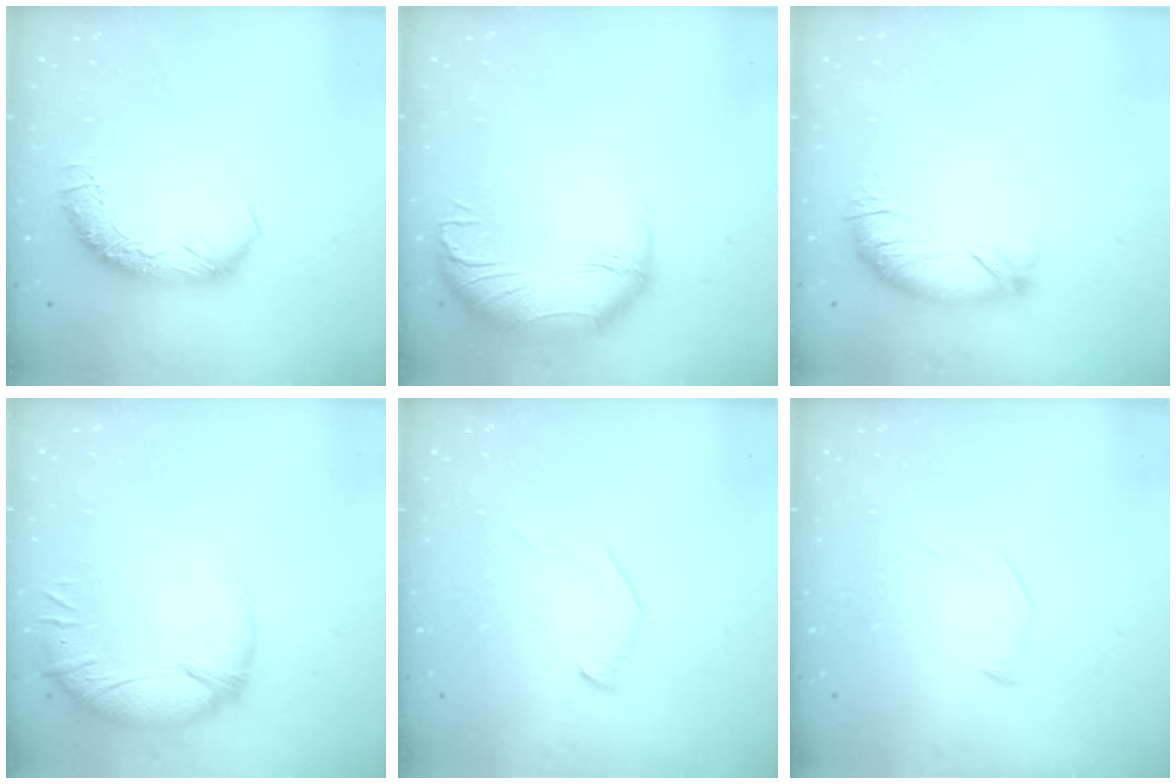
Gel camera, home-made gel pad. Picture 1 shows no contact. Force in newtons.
{"total": 2.4, "press": 0.8, "slide": 2.3}
{"total": 4.2, "press": 3.7, "slide": 2.1}
{"total": 3.0, "press": 1.5, "slide": 2.6}
{"total": 5.7, "press": 5.5, "slide": 1.2}
{"total": 7.6, "press": 7.6, "slide": 0.7}